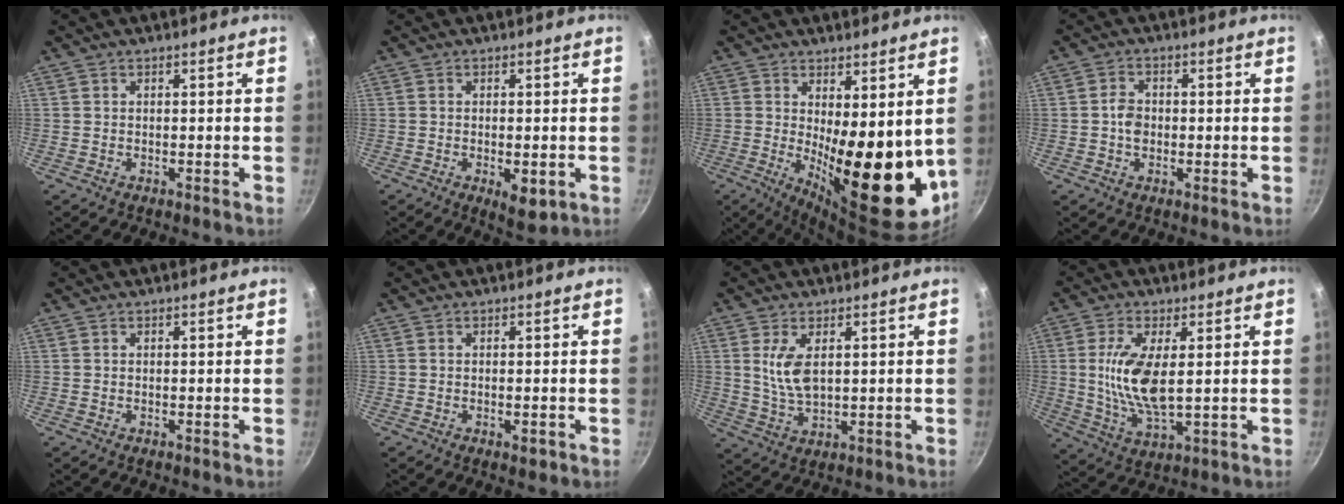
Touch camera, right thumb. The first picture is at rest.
{"total": 5.4, "force": [-1.6, 2.3, 4.6], "torque": [-0.062, -0.006, -0.015]}
{"total": 17.8, "force": [0.9, 6.6, 16.6], "torque": [-0.195, -0.038, 0.030]}
{"total": 3.5, "force": [-0.2, 2.7, 2.3], "torque": [-0.032, 0.009, -0.009]}
{"total": 0.0}
{"total": 1.9, "force": [-0.9, 0.9, 1.5], "torque": [-0.025, 0.002, -0.013]}
{"total": 6.9, "force": [1.7, 3.4, 5.7], "torque": [-0.106, -0.016, 0.038]}
{"total": 11.4, "force": [1.4, 4.7, 10.3], "torque": [-0.203, -0.012, 0.031]}